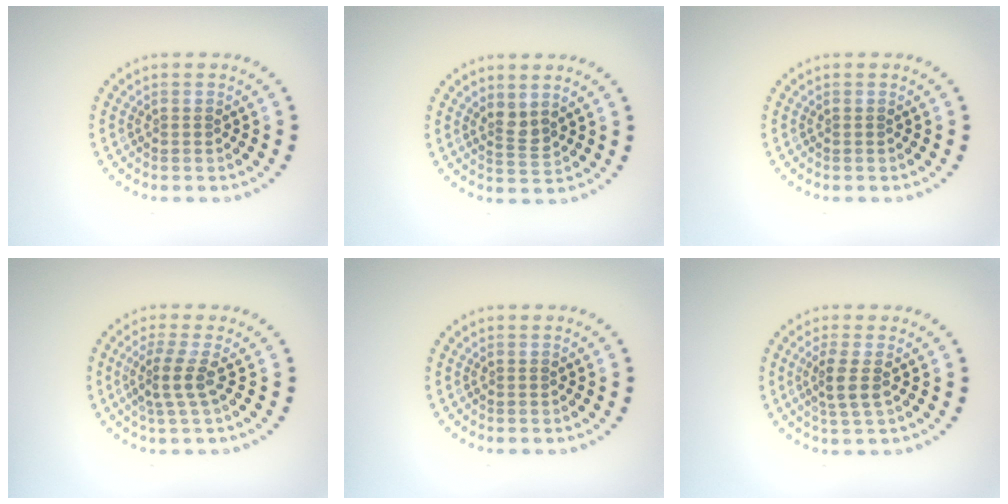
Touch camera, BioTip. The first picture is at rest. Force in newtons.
{"total": 1.7, "press": 1.3, "slide": 1.1}
{"total": 0.0}
{"total": 2.5, "press": 1.8, "slide": 1.7}
{"total": 0.0}
{"total": 2.4, "press": 1.9, "slide": 1.4}